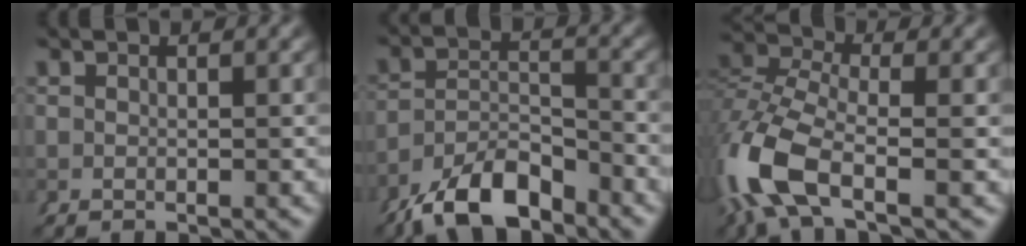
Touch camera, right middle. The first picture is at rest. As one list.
[{"total": 6.9, "force": [-5.4, 3.1, 3.1], "torque": [-0.041, -0.011, -0.089]}, {"total": 6.5, "force": [-2.2, 3.9, 4.7], "torque": [-0.137, -0.026, -0.031]}]